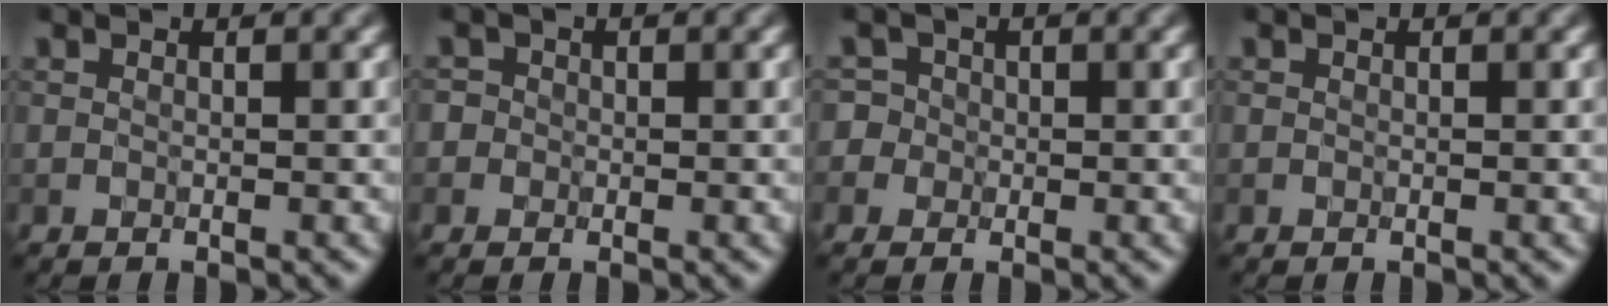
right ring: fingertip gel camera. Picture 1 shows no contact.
{"total": 1.8, "force": [0.3, 1.7, 0.6], "torque": [0.014, 0.008, -0.013]}
{"total": 3.4, "force": [0.1, 3.2, 0.9], "torque": [0.011, 0.024, -0.019]}
{"total": 0.0}